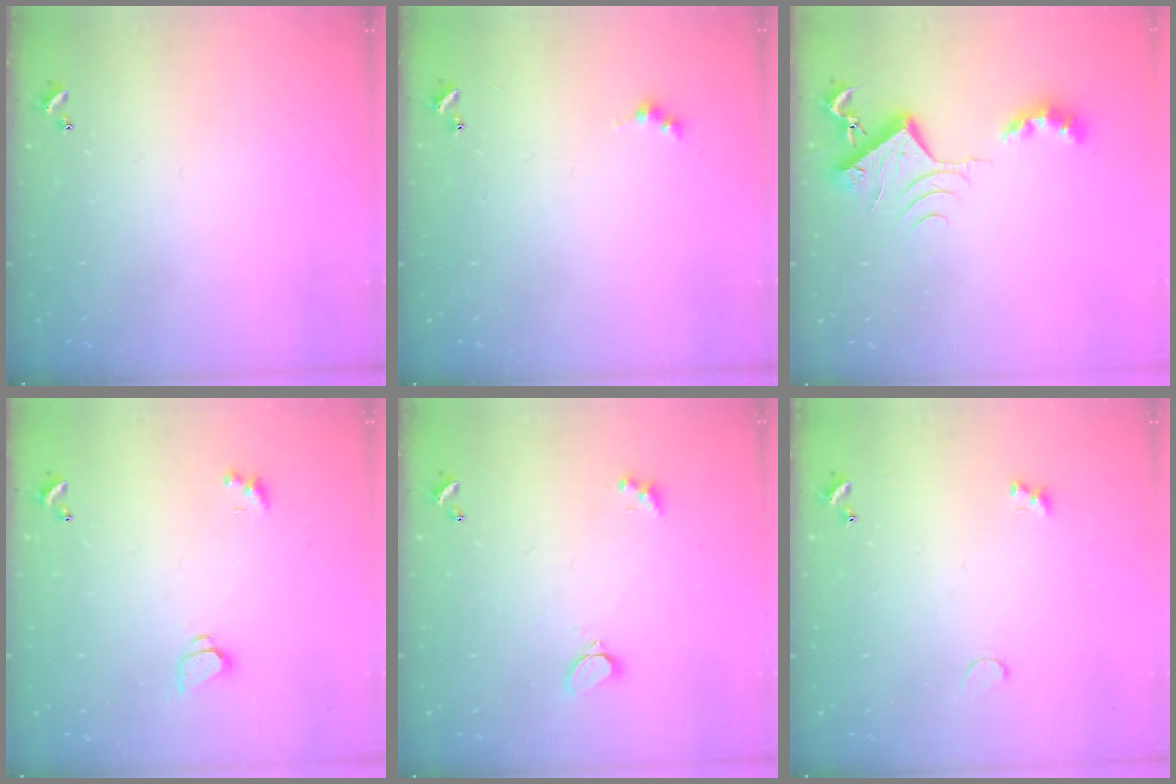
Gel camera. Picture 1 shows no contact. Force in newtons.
{"total": 2.7, "press": 2.6, "slide": 0.5}
{"total": 7.7, "press": 7.6, "slide": 0.6}
{"total": 1.9, "press": 1.8, "slide": 0.3}
{"total": 1.5, "press": 1.4, "slide": 0.5}
{"total": 1.4, "press": 1.3, "slide": 0.5}